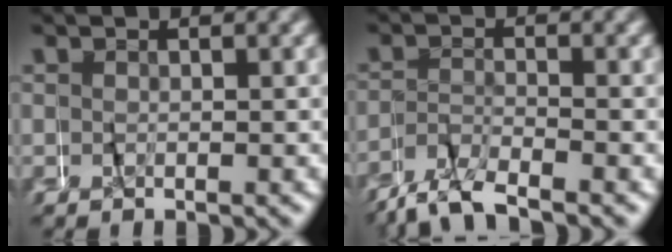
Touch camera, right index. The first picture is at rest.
{"total": 4.0, "force": [-3.9, -0.1, 1.0], "torque": [-0.021, 0.002, -0.071]}